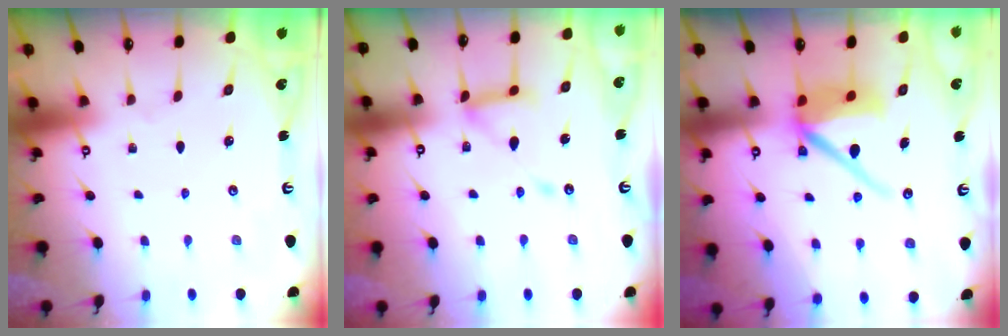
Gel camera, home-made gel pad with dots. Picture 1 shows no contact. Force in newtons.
{"total": 12.7, "press": 12.7, "slide": 1.3}
{"total": 10.3, "press": 10.2, "slide": 1.2}